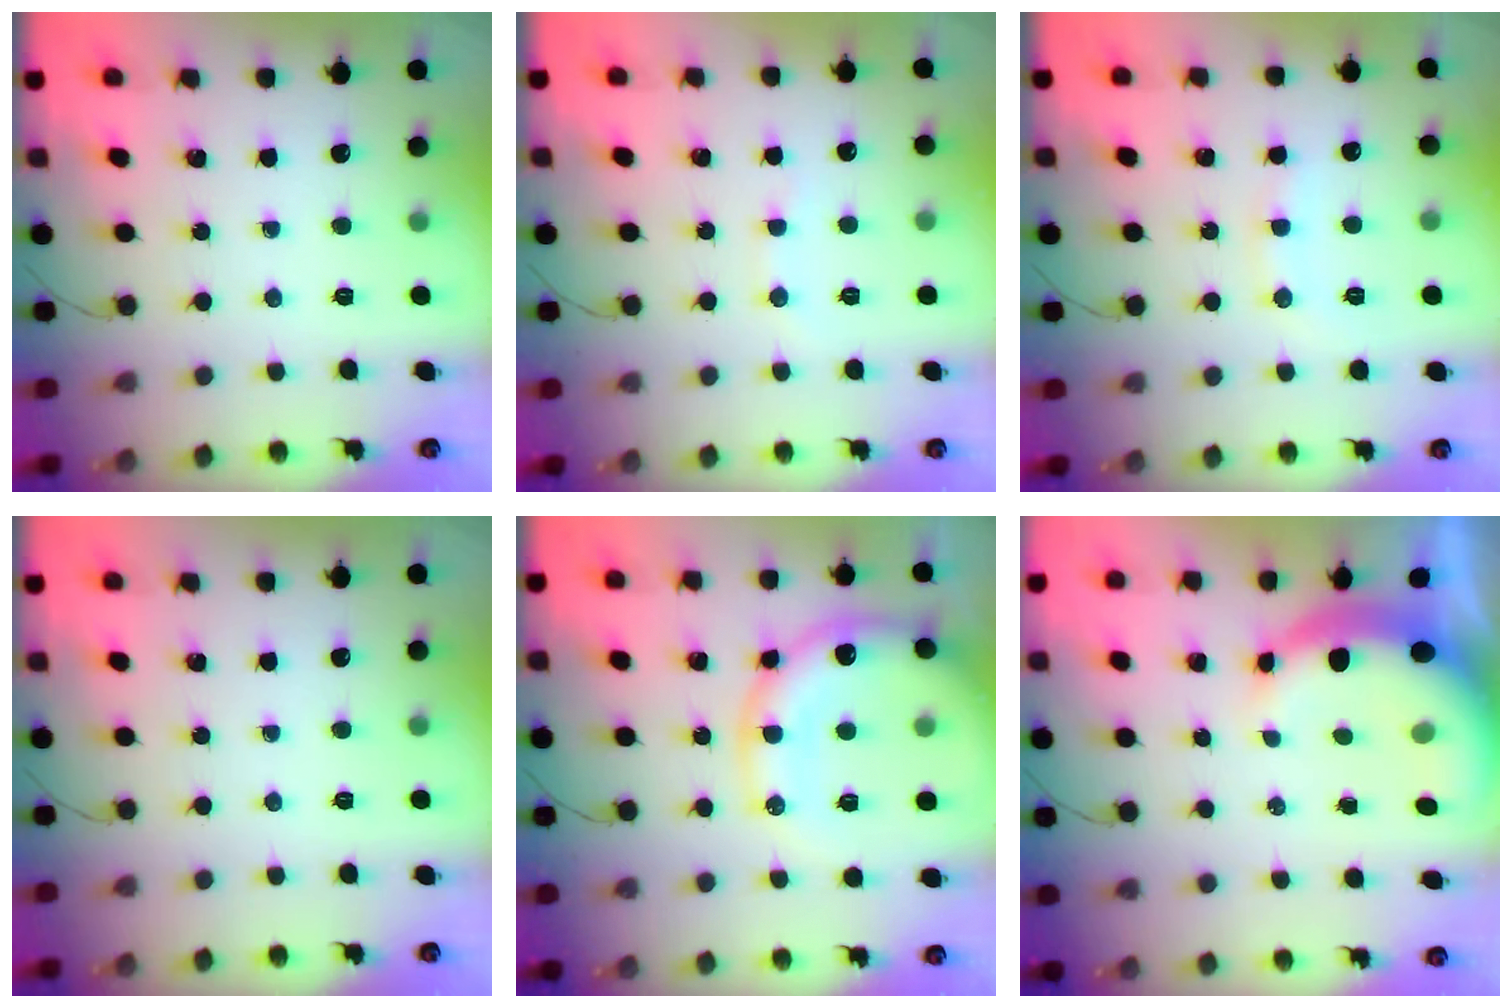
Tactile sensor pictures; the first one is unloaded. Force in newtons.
{"total": 3.9, "press": 3.8, "slide": 0.5}
{"total": 7.0, "press": 6.9, "slide": 0.9}
{"total": 0.0}
{"total": 19.2, "press": 18.8, "slide": 3.6}
{"total": 8.9, "press": 8.8, "slide": 1.7}